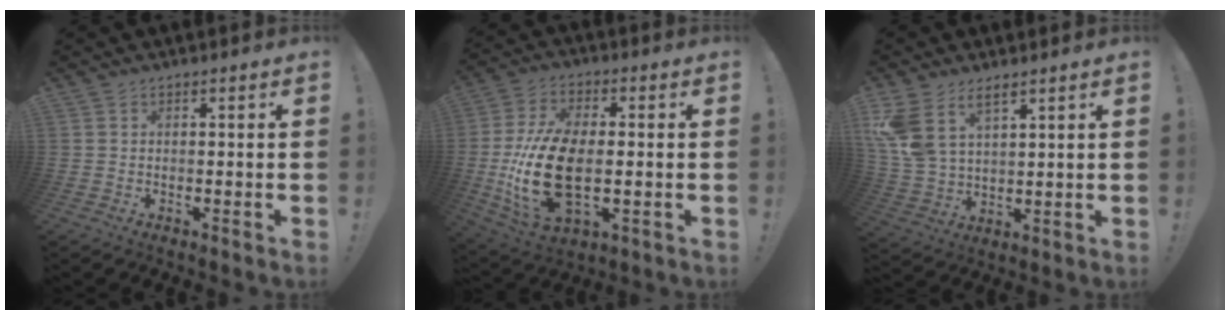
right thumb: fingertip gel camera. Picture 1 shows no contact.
{"total": 19.8, "force": [-2.0, 11.3, 16.2], "torque": [-0.326, -0.004, -0.026]}
{"total": 10.3, "force": [6.3, 5.9, 5.7], "torque": [-0.127, -0.027, 0.125]}